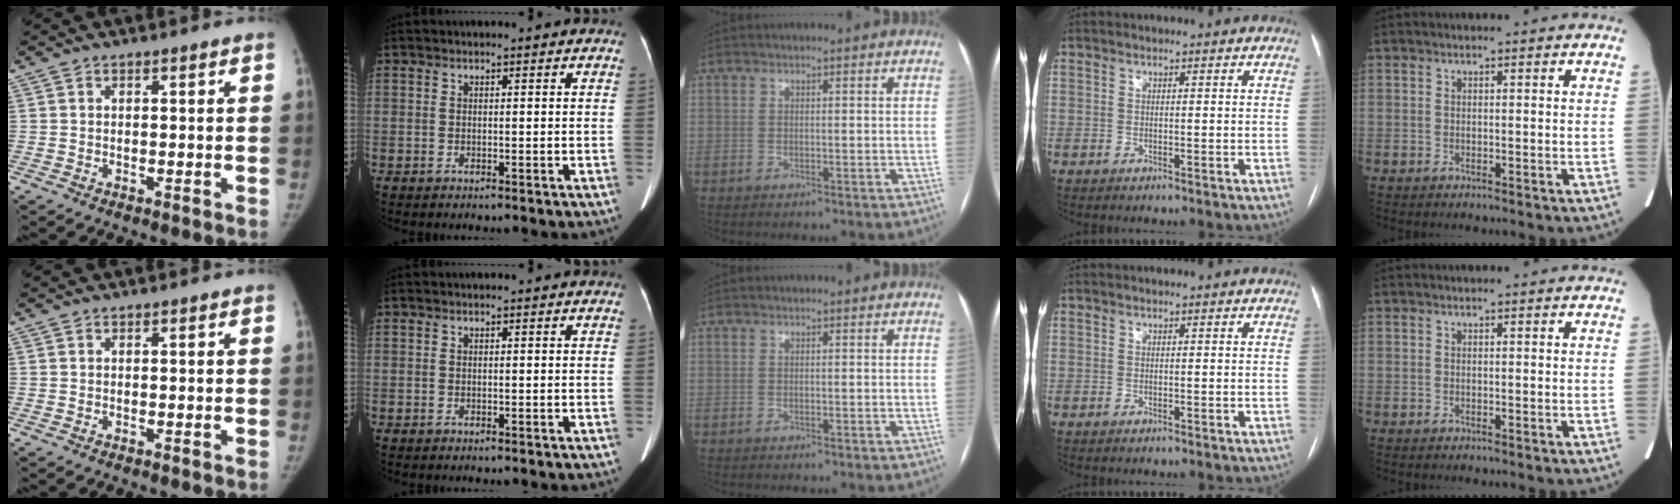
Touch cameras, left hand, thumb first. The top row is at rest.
{}